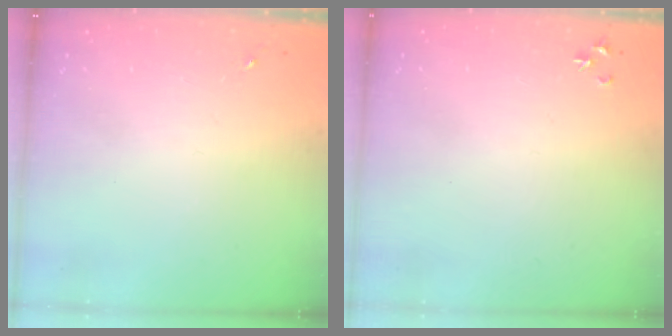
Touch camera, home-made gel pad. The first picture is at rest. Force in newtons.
{"total": 3.2, "press": 3.2, "slide": 0.4}